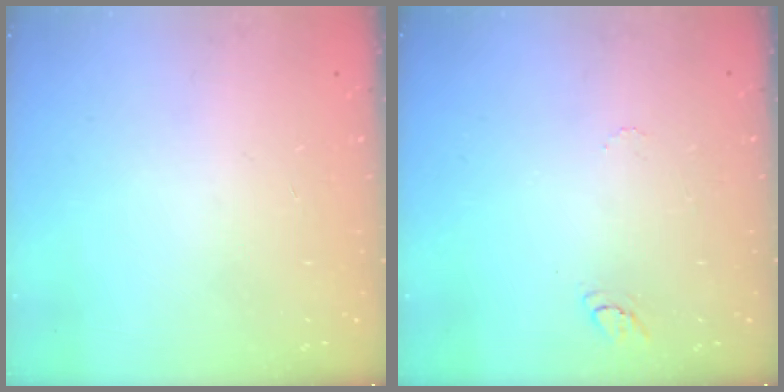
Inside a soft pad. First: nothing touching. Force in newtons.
{"total": 4.4, "press": 4.4, "slide": 0.4}